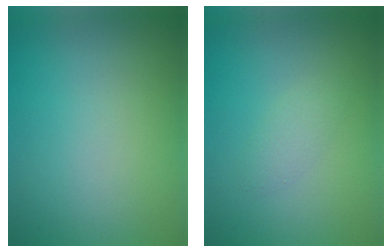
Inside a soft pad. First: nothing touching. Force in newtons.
{"total": 1.4, "press": 1.4, "slide": 0.1}